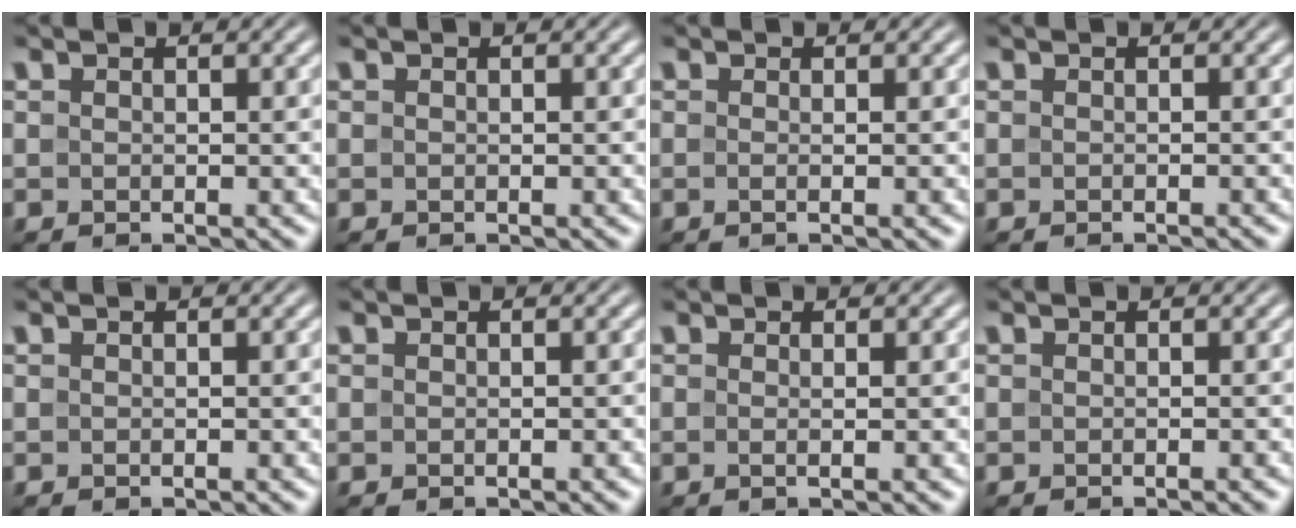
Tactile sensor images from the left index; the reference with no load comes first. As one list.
[{"total": 0.0}, {"total": 1.7, "force": [-0.1, 0.6, 1.6], "torque": [-0.018, -0.004, -0.015]}, {"total": 0.7, "force": [-0.5, 0.1, 0.5], "torque": [-0.002, 0.000, -0.011]}, {"total": 0.0}, {"total": 0.5, "force": [-0.3, 0.0, 0.4], "torque": [-0.004, 0.002, -0.003]}, {"total": 1.3, "force": [-0.1, 0.4, 1.3], "torque": [-0.017, -0.005, -0.009]}, {"total": 1.0, "force": [-0.5, 0.2, 0.8], "torque": [-0.006, 0.000, -0.009]}]